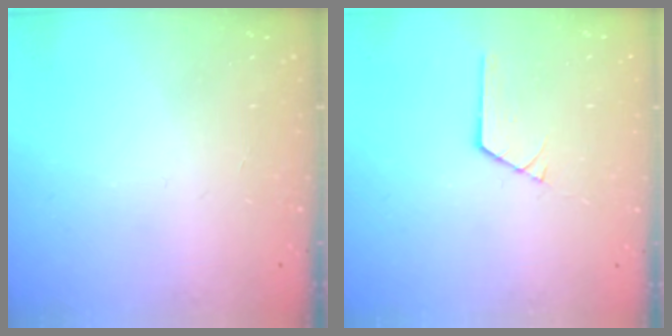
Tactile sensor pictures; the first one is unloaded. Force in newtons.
{"total": 1.1, "press": 1.0, "slide": 0.1}